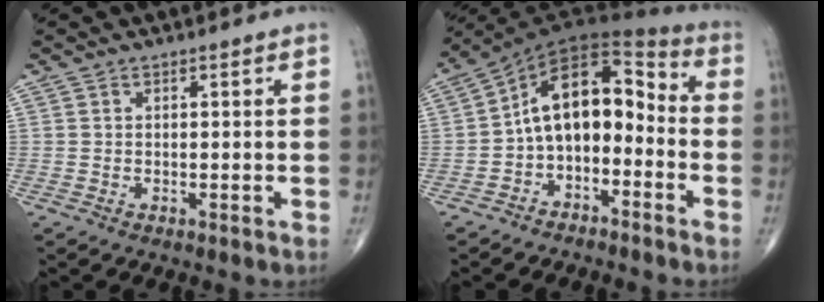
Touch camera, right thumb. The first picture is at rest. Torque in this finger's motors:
{"motor_torque": [0.53, 1.46, 0.40, -0.26, 0.15]}